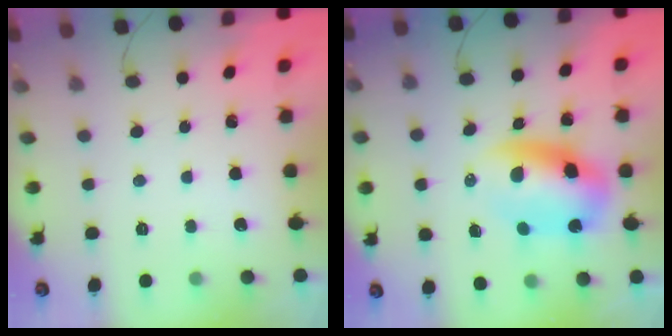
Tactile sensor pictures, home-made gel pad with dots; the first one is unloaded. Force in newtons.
{"total": 10.1, "press": 9.7, "slide": 2.7}